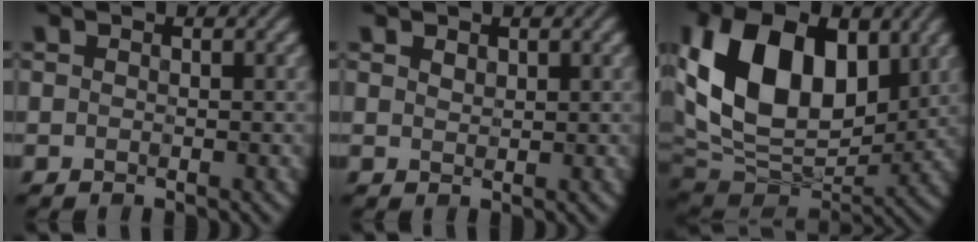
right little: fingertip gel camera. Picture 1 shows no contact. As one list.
[{"total": 0.9, "force": [0.6, 0.6, 0.4], "torque": [-0.010, -0.001, 0.017]}, {"total": 14.2, "force": [3.2, 9.5, 10.0], "torque": [-0.195, 0.003, 0.055]}]